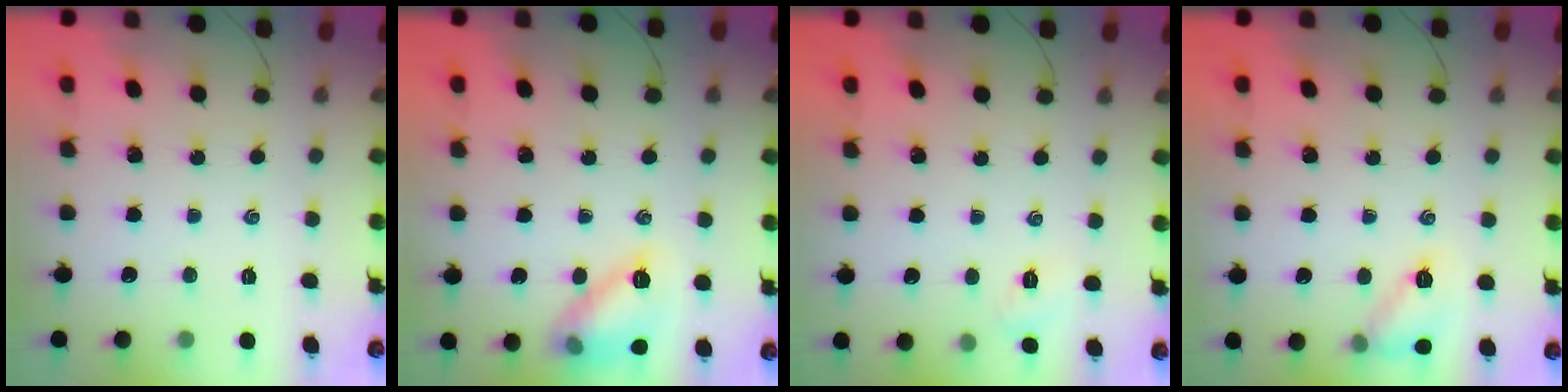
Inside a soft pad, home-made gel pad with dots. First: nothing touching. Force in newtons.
{"total": 11.9, "press": 11.9, "slide": 0.3}
{"total": 2.6, "press": 2.4, "slide": 0.8}
{"total": 8.7, "press": 8.7, "slide": 1.0}